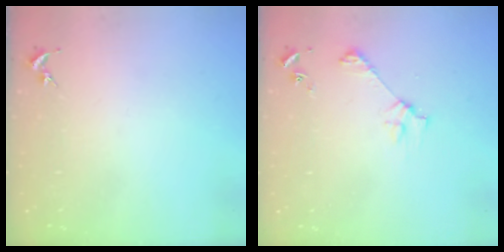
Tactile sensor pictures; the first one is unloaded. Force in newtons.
{"total": 3.6, "press": 3.6, "slide": 0.3}